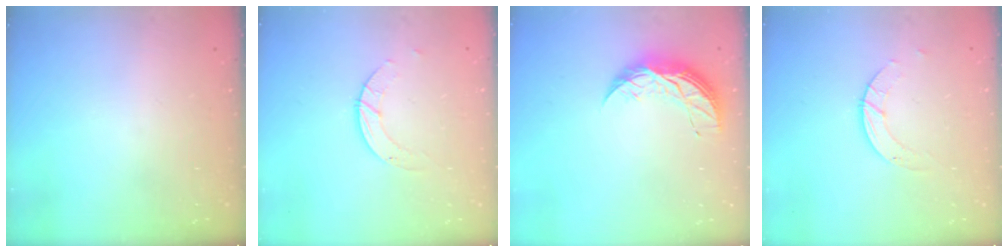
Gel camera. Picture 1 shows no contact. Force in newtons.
{"total": 2.8, "press": 2.8, "slide": 0.3}
{"total": 8.4, "press": 8.4, "slide": 0.4}
{"total": 2.8, "press": 2.8, "slide": 0.3}